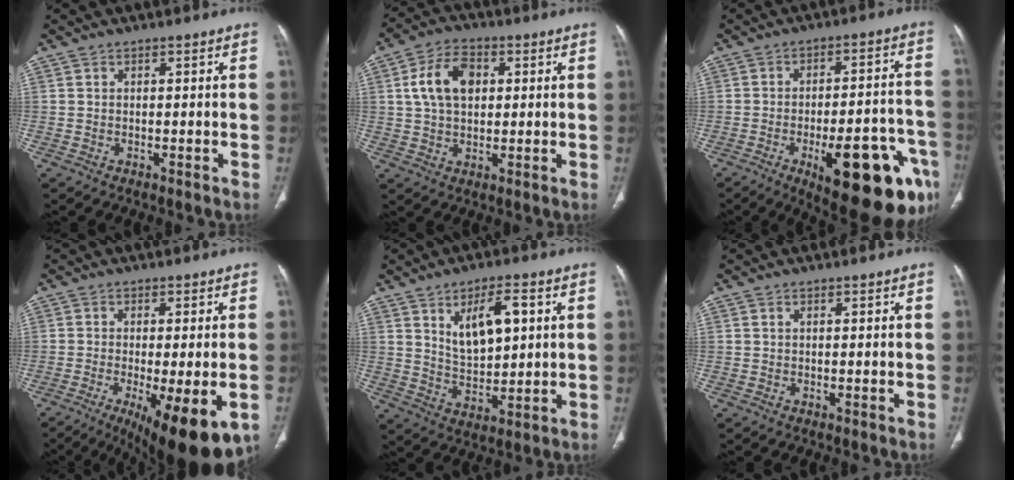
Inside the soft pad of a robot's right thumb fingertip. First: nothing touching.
{"total": 10.0, "force": [2.3, 6.5, 7.3], "torque": [-0.123, 0.009, 0.039]}
{"total": 23.6, "force": [-10.5, 7.8, 19.6], "torque": [-0.193, 0.043, -0.132]}
{"total": 14.9, "force": [-6.3, 4.0, 12.9], "torque": [-0.170, -0.019, -0.086]}
{"total": 10.0, "force": [3.5, 4.7, 8.2], "torque": [-0.120, -0.012, 0.070]}
{"total": 0.0}